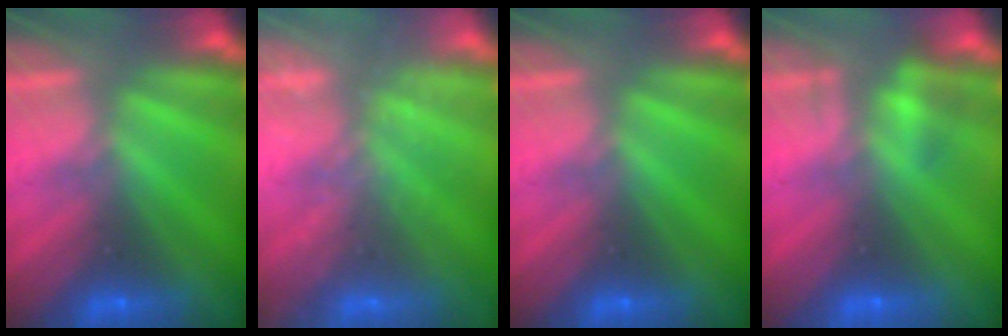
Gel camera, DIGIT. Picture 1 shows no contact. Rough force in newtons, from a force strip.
{"total": 1.7}
{"total": 0.0}
{"total": 2.1}